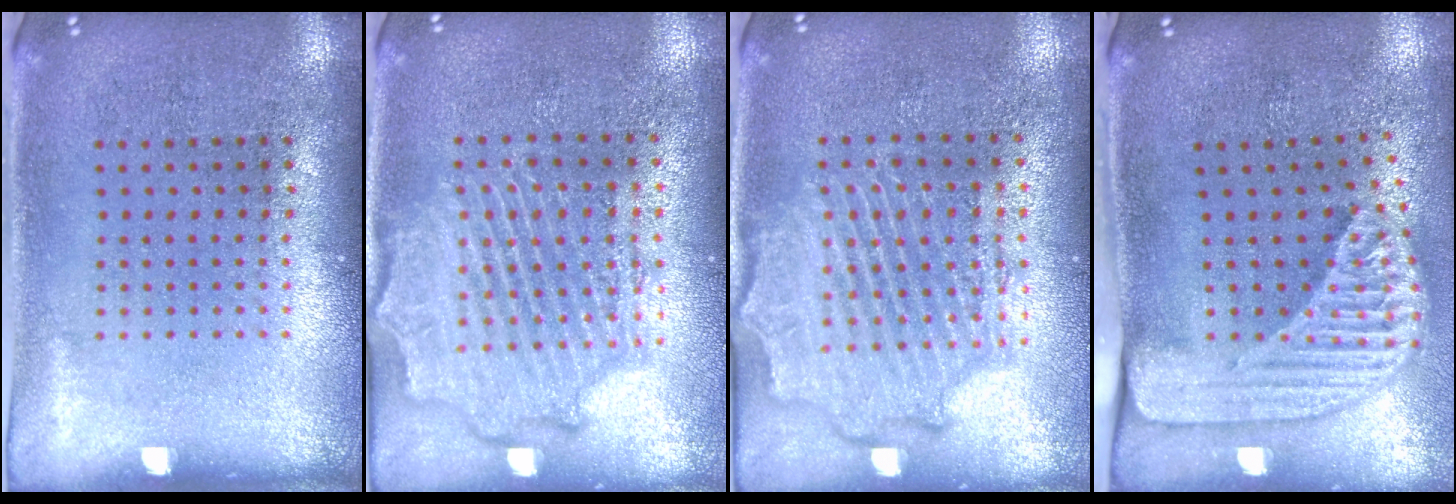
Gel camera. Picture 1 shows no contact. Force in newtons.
{"total": 2.2, "press": 2.1, "slide": 0.5}
{"total": 2.3, "press": 2.2, "slide": 0.6}
{"total": 2.5, "press": 1.7, "slide": 1.8}